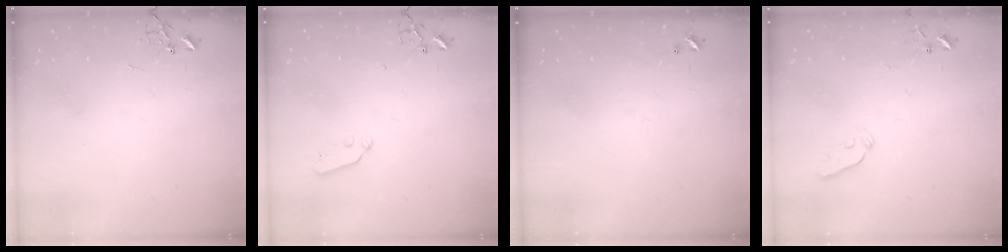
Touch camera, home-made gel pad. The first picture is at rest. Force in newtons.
{"total": 3.3, "press": 3.3, "slide": 0.4}
{"total": 0.0}
{"total": 4.1, "press": 4.0, "slide": 0.6}